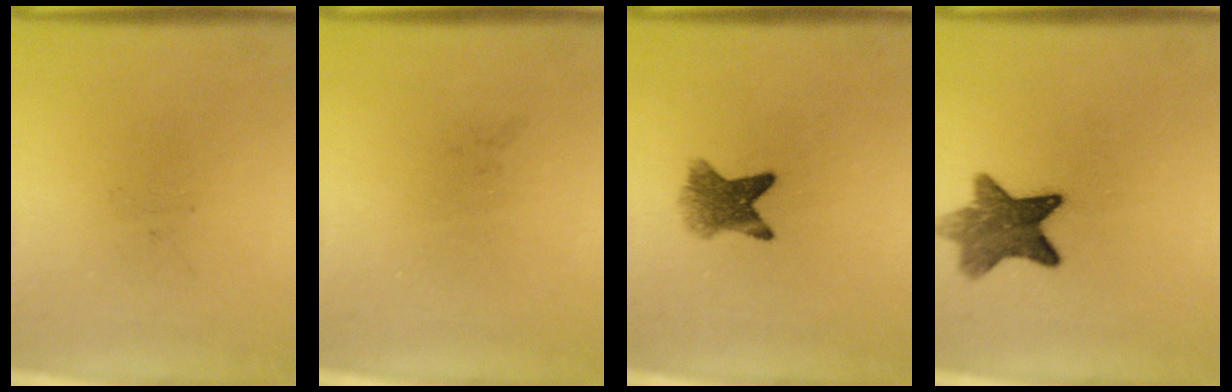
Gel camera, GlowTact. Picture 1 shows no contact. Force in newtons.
{"total": 0.0}
{"total": 5.7}
{"total": 8.5}